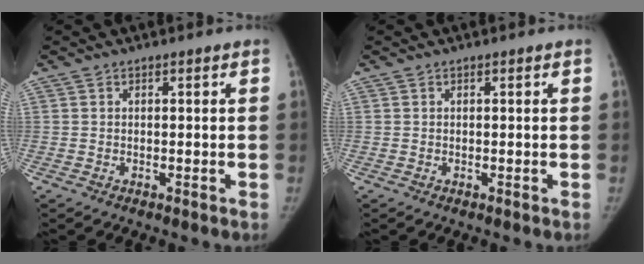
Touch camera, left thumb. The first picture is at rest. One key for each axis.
{"total": 0.0}